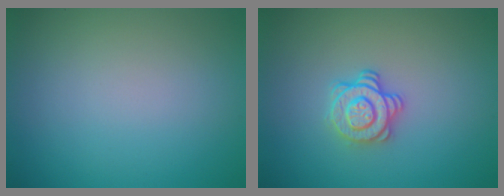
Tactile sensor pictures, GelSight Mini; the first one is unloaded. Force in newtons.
{"total": 3.0, "press": 2.6, "slide": 1.4}